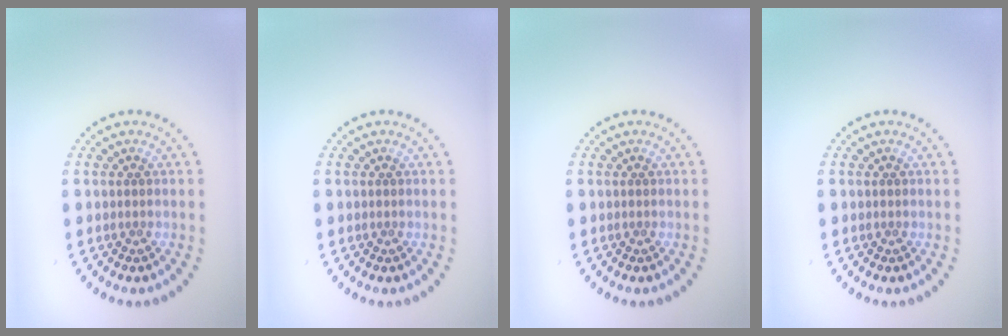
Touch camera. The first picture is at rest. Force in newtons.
{"total": 0.0}
{"total": 0.0}
{"total": 0.0}